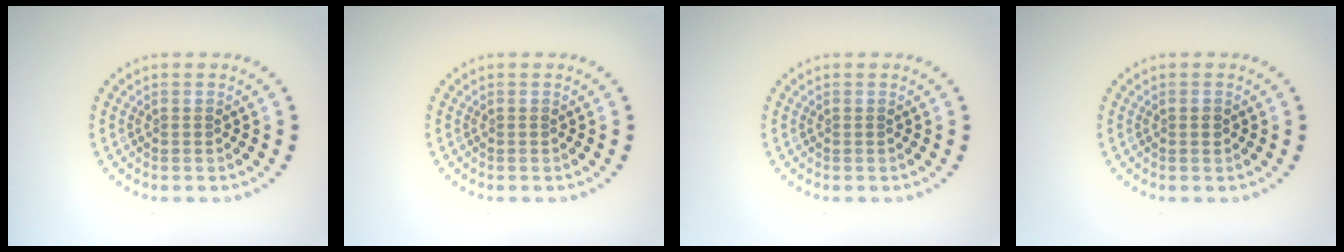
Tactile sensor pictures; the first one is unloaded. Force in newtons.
{"total": 0.0}
{"total": 0.0}
{"total": 0.9, "press": 0.9, "slide": 0.0}